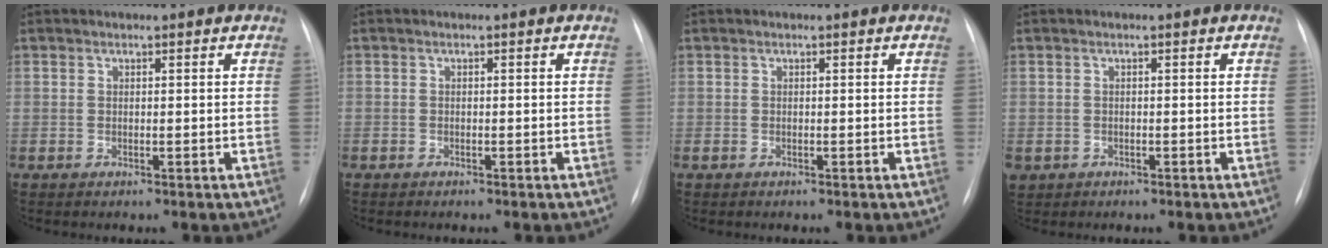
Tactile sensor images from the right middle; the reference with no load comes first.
{"total": 0.5, "force": [-0.4, 0.4, 0.0], "torque": [-0.006, 0.003, -0.007]}
{"total": 0.0}
{"total": 2.5, "force": [-1.4, 2.0, 0.6], "torque": [-0.015, -0.002, -0.018]}